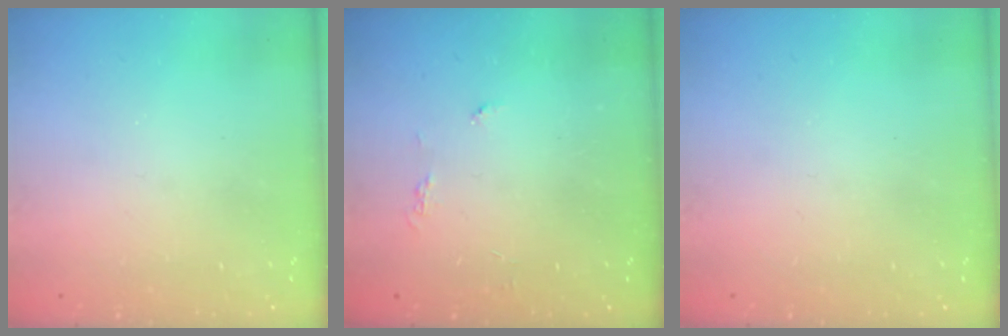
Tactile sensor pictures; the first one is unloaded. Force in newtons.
{"total": 3.7, "press": 3.6, "slide": 0.7}
{"total": 0.0}